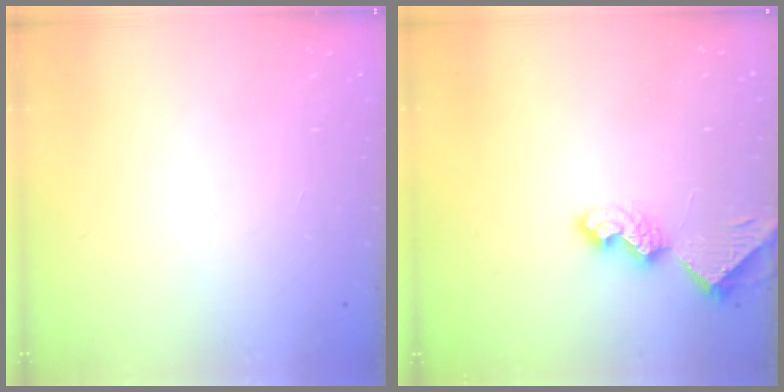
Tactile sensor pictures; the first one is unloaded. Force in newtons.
{"total": 8.3, "press": 8.3, "slide": 1.1}